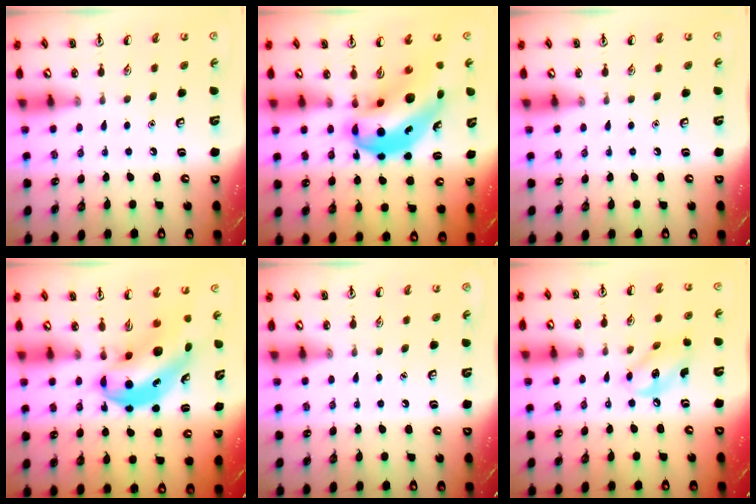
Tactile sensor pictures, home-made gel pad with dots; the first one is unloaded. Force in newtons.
{"total": 10.4, "press": 9.9, "slide": 3.1}
{"total": 0.0}
{"total": 7.6, "press": 7.4, "slide": 2.0}
{"total": 0.0}
{"total": 7.5, "press": 7.3, "slide": 1.5}